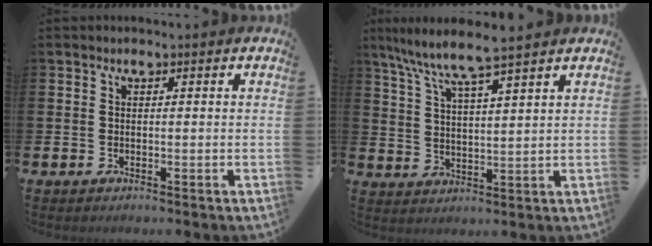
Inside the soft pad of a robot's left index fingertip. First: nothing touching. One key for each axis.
{"total": 6.7, "fx": 6.1, "fy": -0.4, "fz": 2.7, "tx": -0.073, "ty": -0.035, "tz": 0.103}